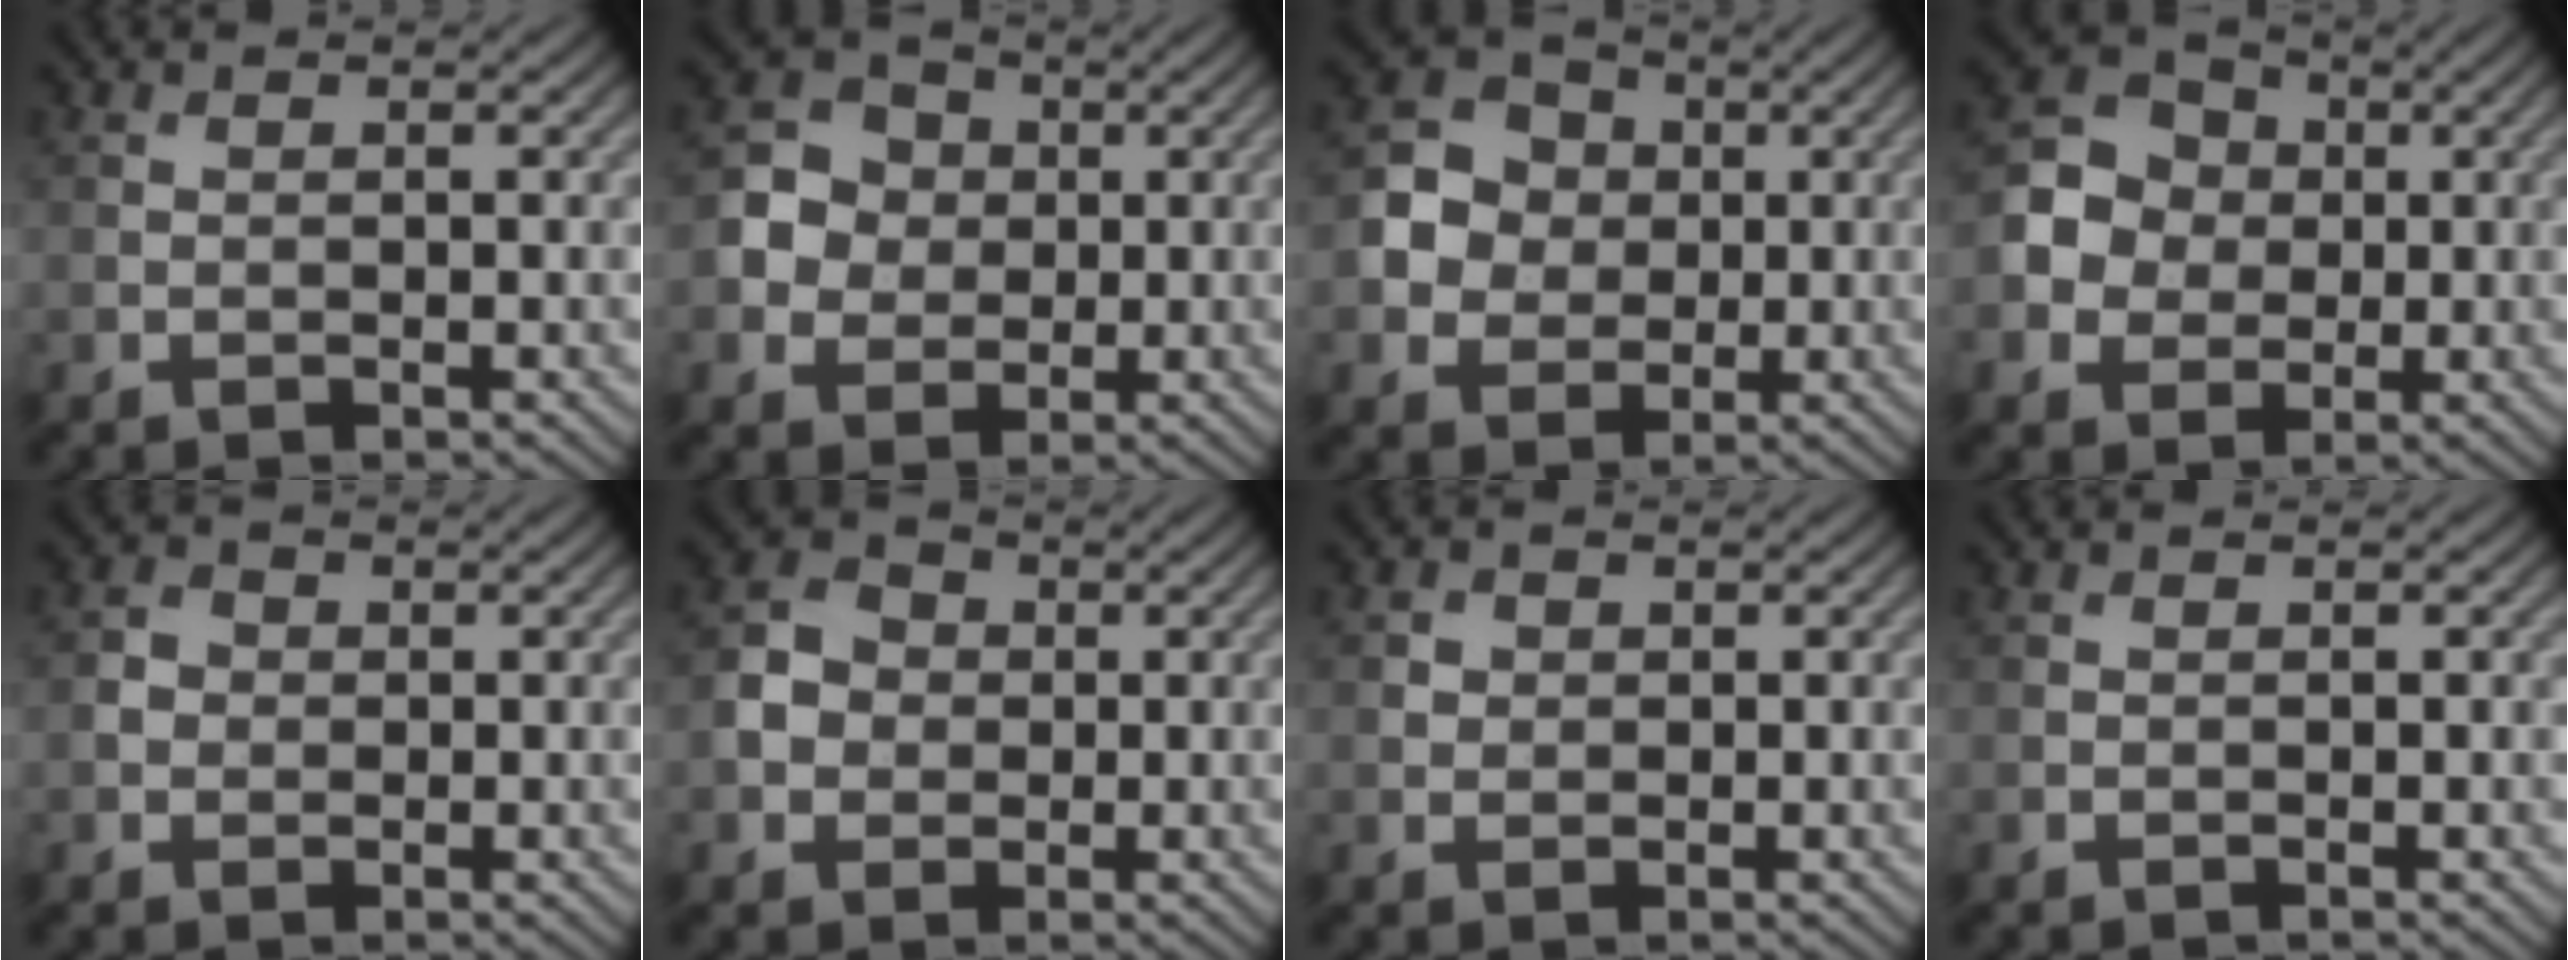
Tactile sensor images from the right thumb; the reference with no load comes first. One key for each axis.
{"total": 5.5, "fx": 0.1, "fy": 5.0, "fz": 2.3, "tx": -0.055, "ty": 0.011, "tz": -0.006}
{"total": 6.6, "fx": 0.1, "fy": 5.9, "fz": 2.9, "tx": -0.067, "ty": 0.008, "tz": -0.011}
{"total": 7.4, "fx": 0.0, "fy": 6.7, "fz": 3.2, "tx": -0.080, "ty": 0.013, "tz": -0.009}
{"total": 2.0, "fx": -0.1, "fy": 1.9, "fz": 0.8, "tx": -0.017, "ty": 0.001, "tz": -0.006}
{"total": 4.4, "fx": -0.3, "fy": 3.9, "fz": 2.0, "tx": -0.047, "ty": 0.008, "tz": -0.011}
{"total": 1.4, "fx": 0.2, "fy": 1.3, "fz": 0.4, "tx": -0.009, "ty": -0.001, "tz": 0.003}
{"total": 0.0}